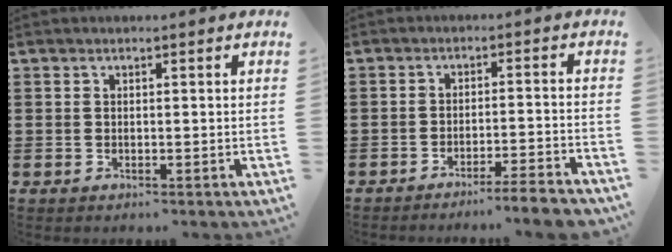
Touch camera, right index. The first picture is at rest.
{"total": 4.0, "force": [-3.6, -0.5, 1.5], "torque": [-0.025, -0.010, -0.072]}